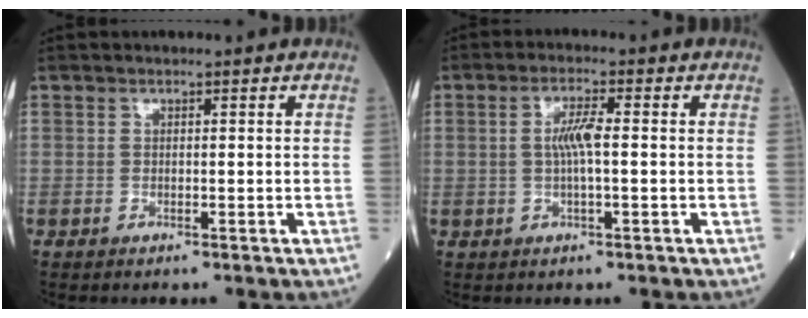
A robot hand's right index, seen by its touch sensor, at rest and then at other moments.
{"total": 4.2, "force": [0.1, 0.4, 4.2], "torque": [-0.084, 0.004, 0.001]}